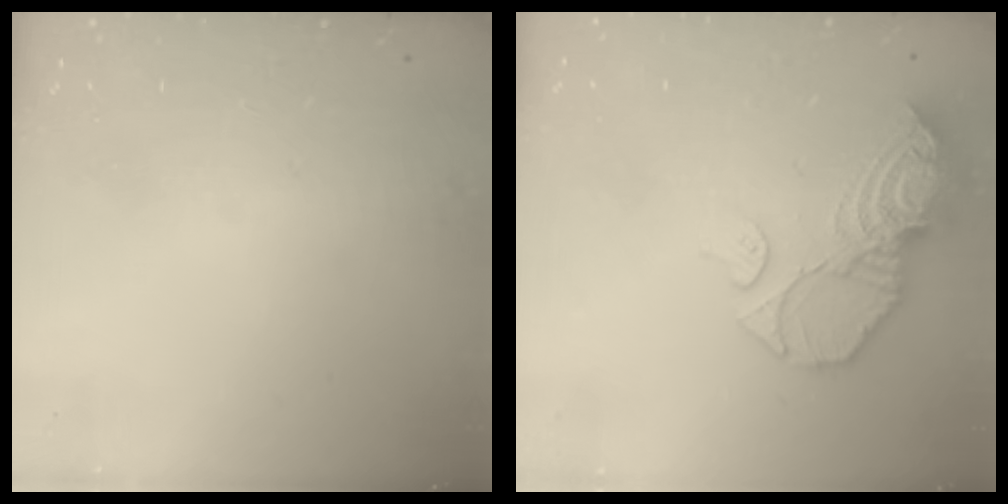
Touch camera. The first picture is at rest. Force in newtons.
{"total": 12.7, "press": 12.6, "slide": 1.9}